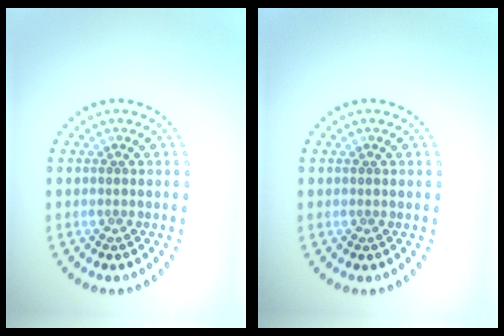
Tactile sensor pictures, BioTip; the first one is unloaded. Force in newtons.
{"total": 0.0}